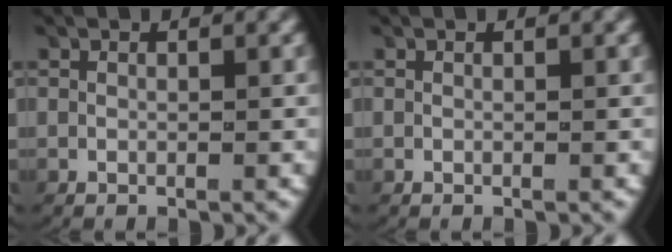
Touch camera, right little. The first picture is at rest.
{"total": 0.0}